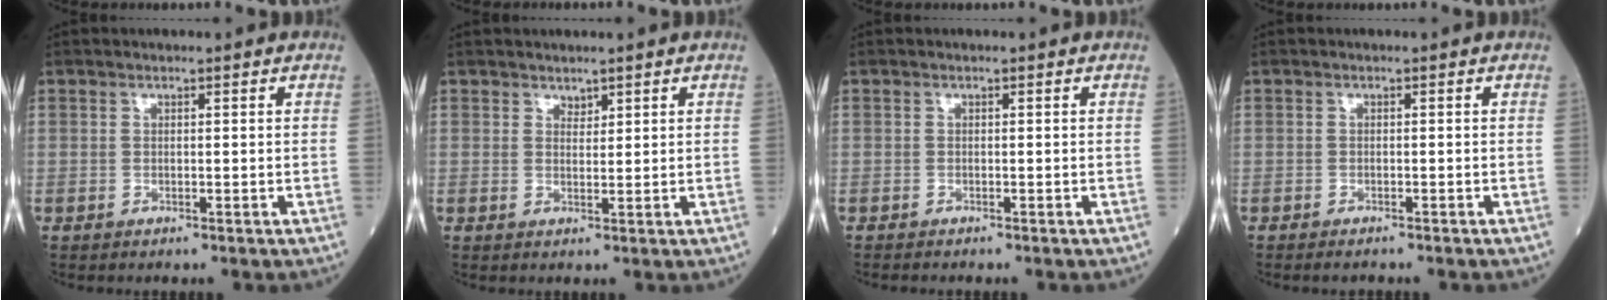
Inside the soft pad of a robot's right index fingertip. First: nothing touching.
{"total": 1.2, "force": [1.0, 0.5, 0.3], "torque": [-0.003, -0.002, 0.016]}
{"total": 1.1, "force": [-1.0, 0.1, 0.4], "torque": [-0.007, -0.002, -0.015]}
{"total": 1.6, "force": [-1.5, 0.3, 0.6], "torque": [-0.010, -0.003, -0.018]}